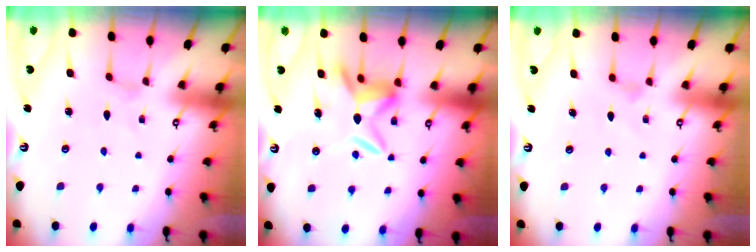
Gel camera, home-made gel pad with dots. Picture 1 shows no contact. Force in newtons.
{"total": 10.4, "press": 10.3, "slide": 1.3}
{"total": 2.1, "press": 2.1, "slide": 0.4}